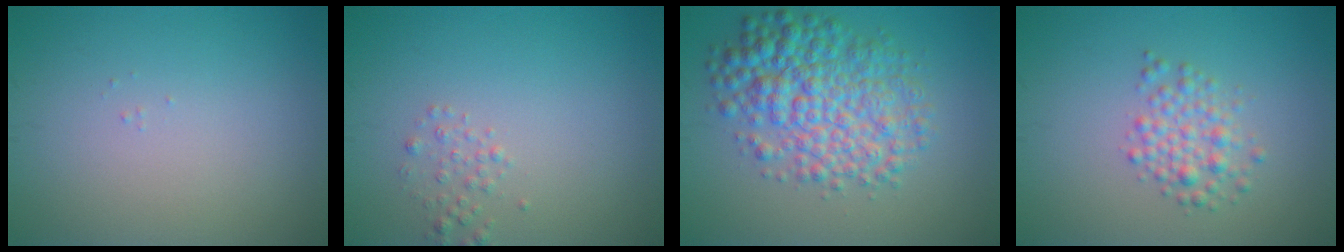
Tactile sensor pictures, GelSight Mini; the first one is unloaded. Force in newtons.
{"total": 1.2, "press": 1.2, "slide": 0.1}
{"total": 7.0, "press": 7.0, "slide": 0.1}
{"total": 2.6, "press": 2.5, "slide": 0.0}